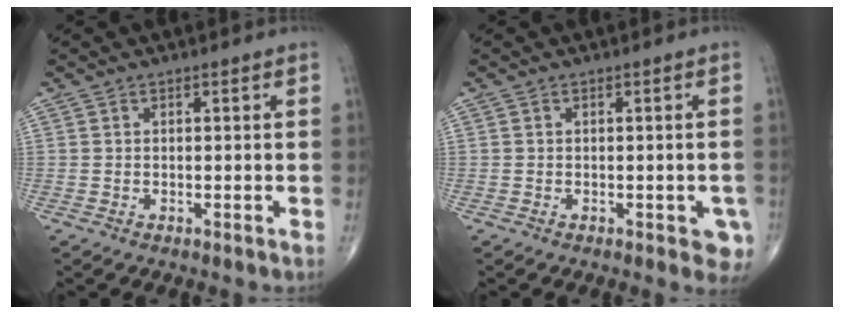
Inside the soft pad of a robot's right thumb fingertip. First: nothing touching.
{"total": 4.0, "force": [-1.5, 1.8, 3.2], "torque": [-0.014, -0.002, -0.016]}